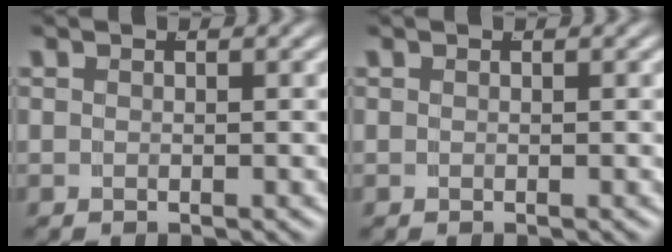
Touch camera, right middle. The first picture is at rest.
{"total": 0.0}